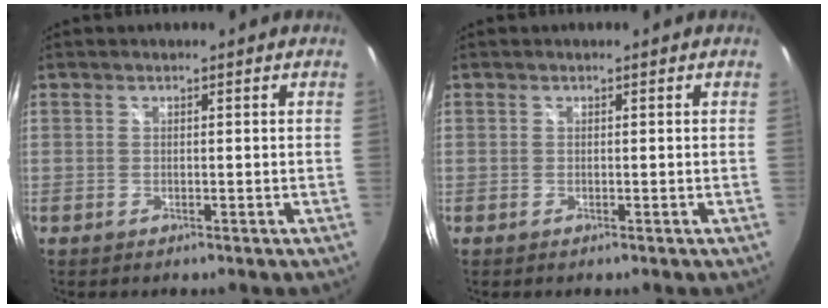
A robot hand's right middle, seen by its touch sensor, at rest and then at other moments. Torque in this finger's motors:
{"motor_torque": [-0.13, -0.05, 0.01, -0.01]}